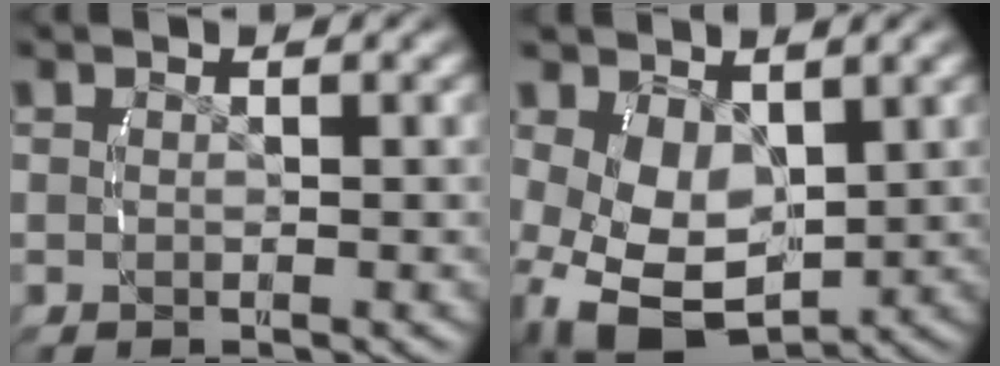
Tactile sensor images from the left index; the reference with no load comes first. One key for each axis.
{"total": 8.6, "fx": -2.0, "fy": 6.8, "fz": 4.8, "tx": -0.132, "ty": -0.060, "tz": -0.017}